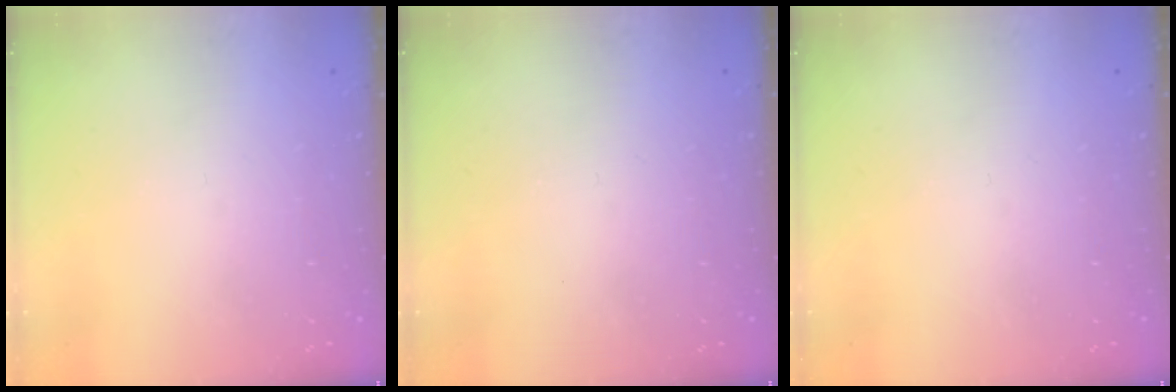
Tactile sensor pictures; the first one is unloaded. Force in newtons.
{"total": 1.8, "press": 1.8, "slide": 0.4}
{"total": 0.0}